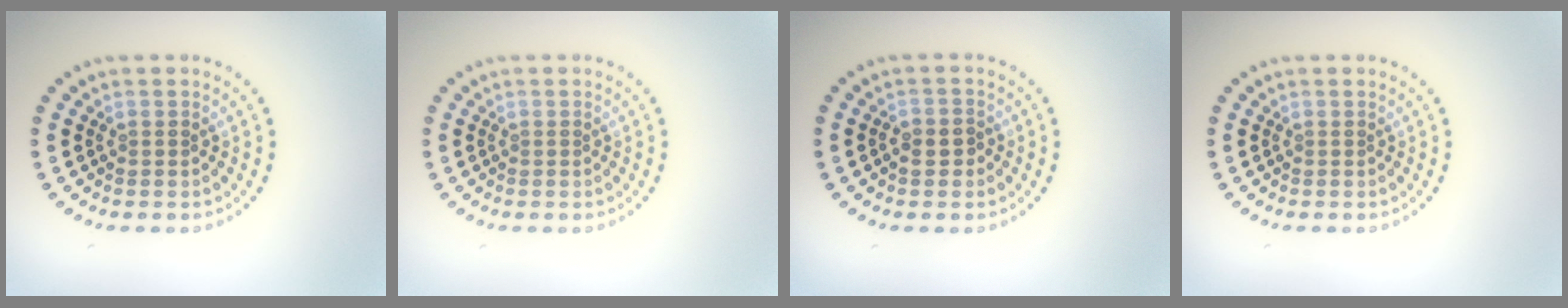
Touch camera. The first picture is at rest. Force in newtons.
{"total": 0.0}
{"total": 1.3, "press": 1.2, "slide": 0.5}
{"total": 0.0}